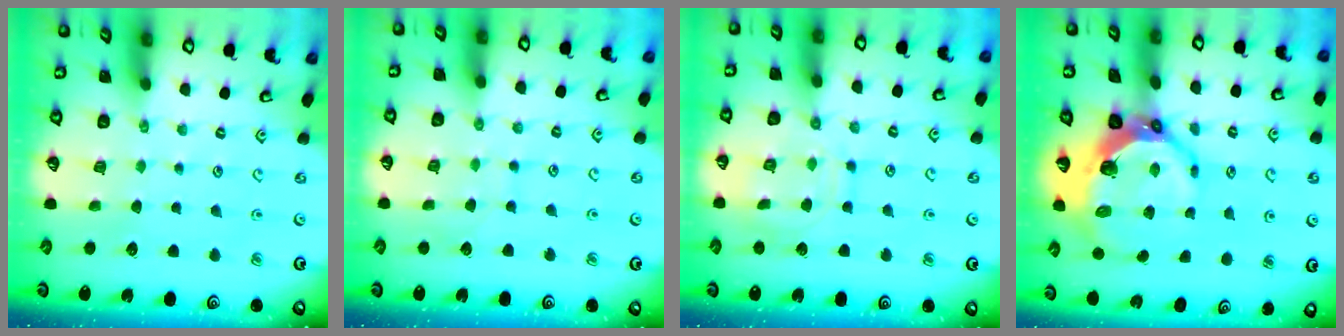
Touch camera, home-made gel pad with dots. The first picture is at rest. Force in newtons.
{"total": 4.9, "press": 4.8, "slide": 0.3}
{"total": 11.7, "press": 11.7, "slide": 0.8}
{"total": 11.1, "press": 10.2, "slide": 4.4}